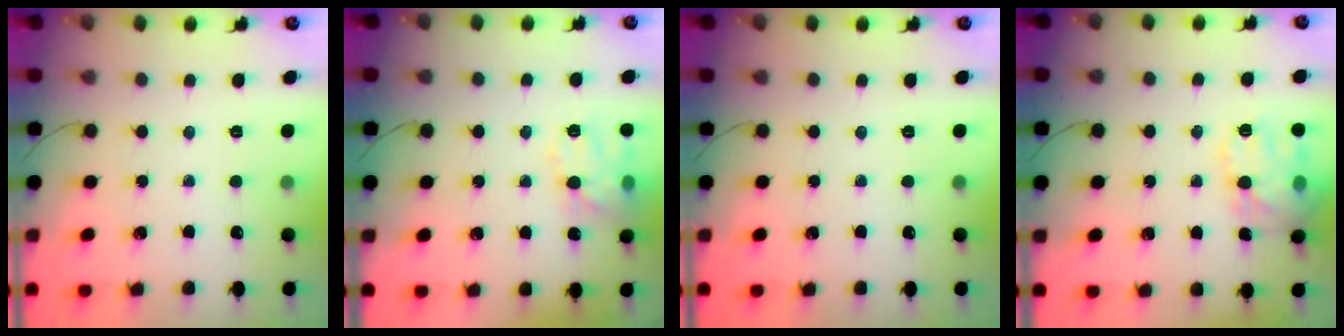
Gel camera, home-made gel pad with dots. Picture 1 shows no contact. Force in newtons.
{"total": 12.0, "press": 11.9, "slide": 0.8}
{"total": 0.0}
{"total": 15.4, "press": 15.4, "slide": 0.9}